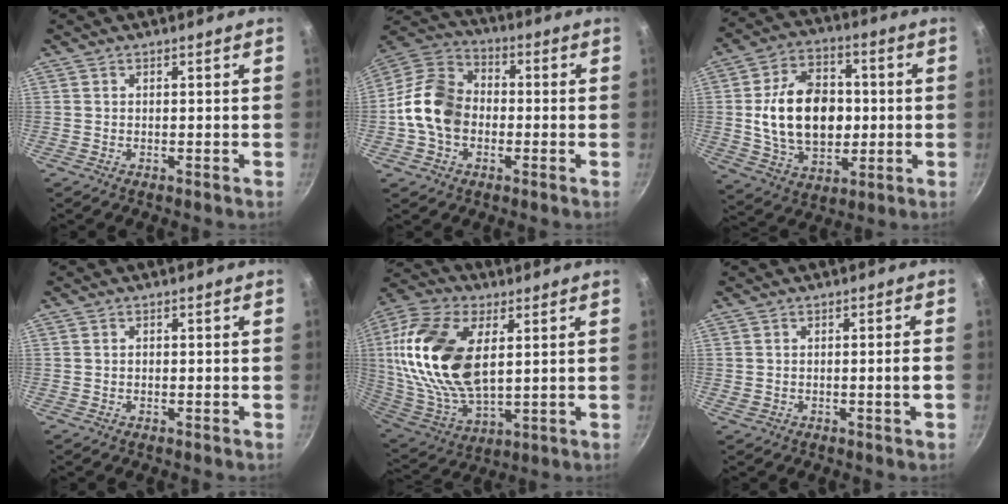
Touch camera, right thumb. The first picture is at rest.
{"total": 13.3, "force": [-1.9, 10.0, 8.6], "torque": [-0.133, 0.029, -0.055]}
{"total": 18.4, "force": [0.2, 12.8, 13.3], "torque": [-0.194, 0.015, 0.009]}
{"total": 0.5, "force": [-0.1, 0.5, 0.2], "torque": [-0.003, 0.004, -0.002]}
{"total": 23.3, "force": [5.0, 12.9, 18.8], "torque": [-0.367, -0.013, 0.095]}
{"total": 2.5, "force": [-0.4, 0.1, 2.5], "torque": [-0.037, 0.008, -0.003]}